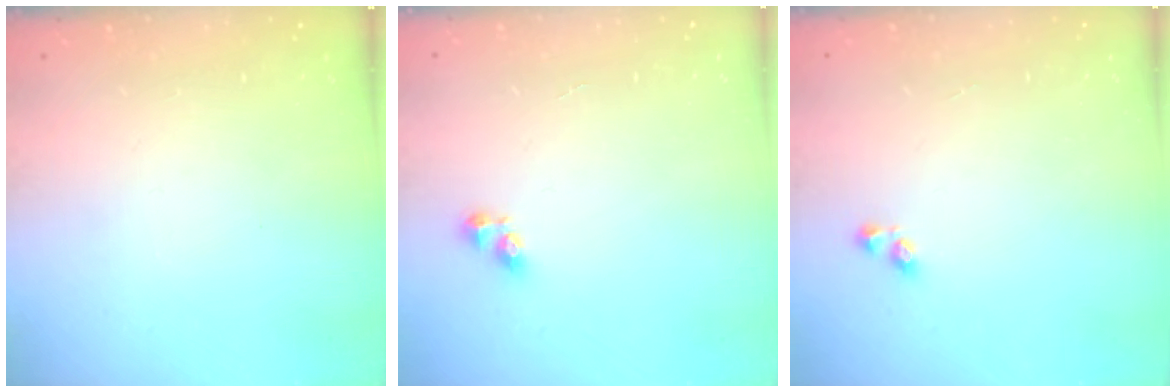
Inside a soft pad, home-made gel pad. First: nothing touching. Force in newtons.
{"total": 3.3, "press": 3.2, "slide": 0.5}
{"total": 2.4, "press": 2.1, "slide": 1.2}